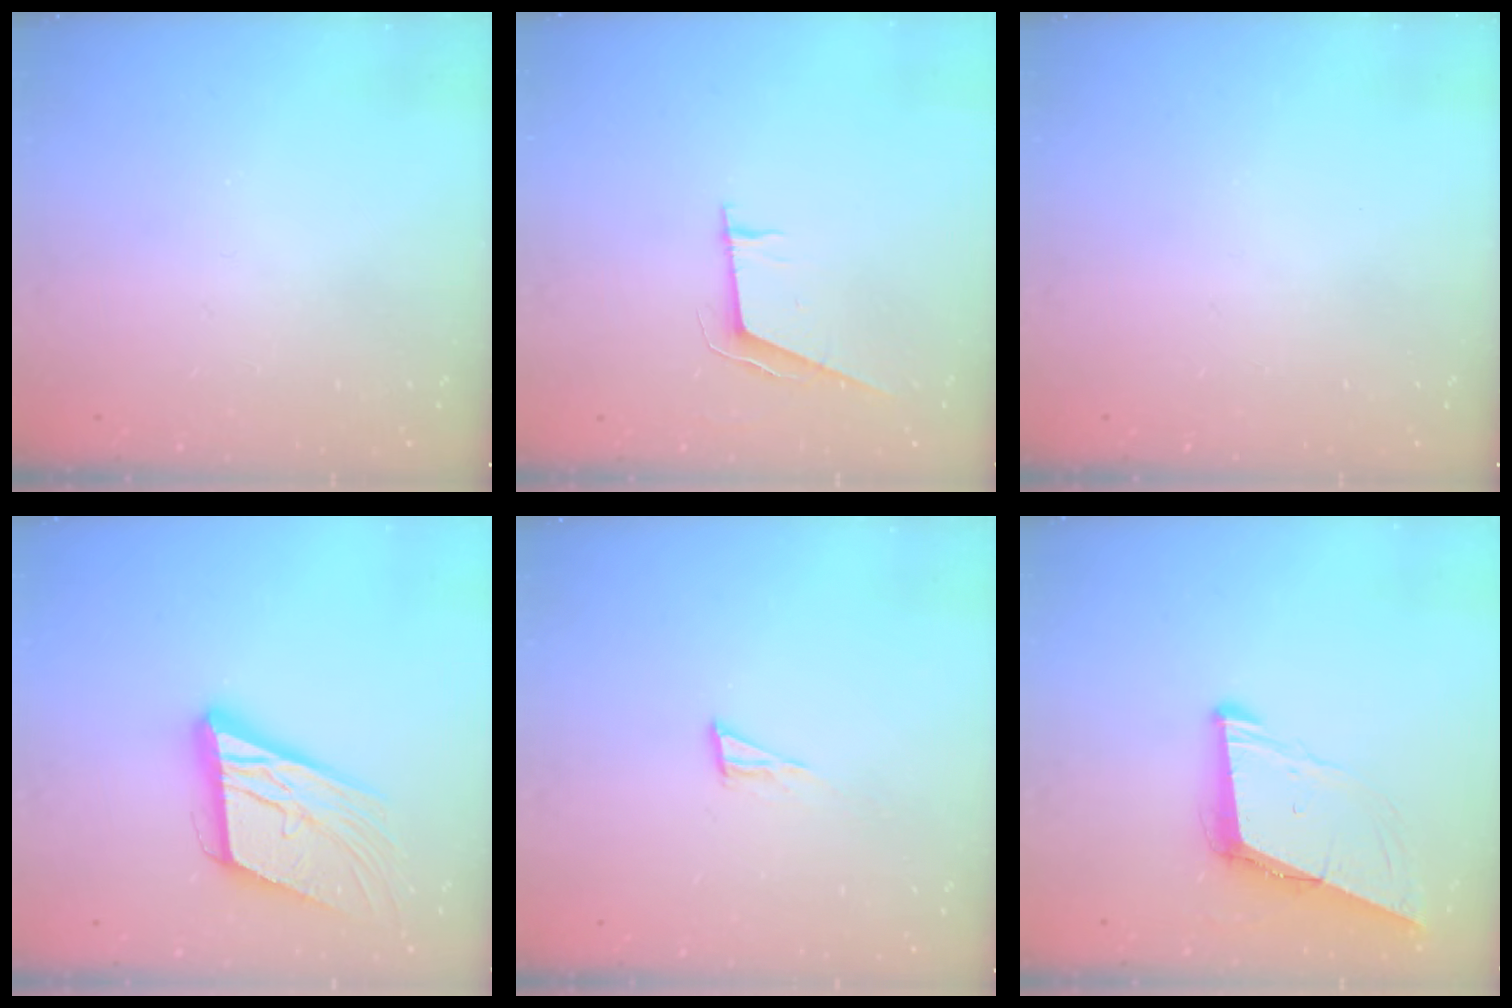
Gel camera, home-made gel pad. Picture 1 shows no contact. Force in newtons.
{"total": 6.6, "press": 6.2, "slide": 2.4}
{"total": 0.0}
{"total": 16.9, "press": 16.5, "slide": 3.6}
{"total": 4.8, "press": 4.7, "slide": 0.6}
{"total": 8.6, "press": 7.8, "slide": 3.6}